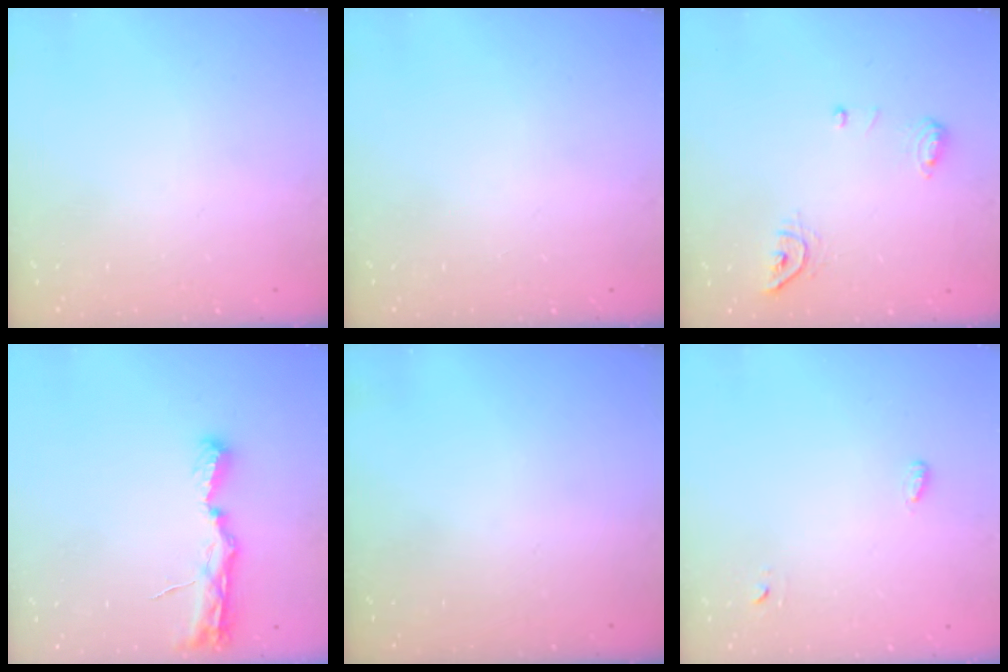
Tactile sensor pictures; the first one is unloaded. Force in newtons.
{"total": 0.0}
{"total": 7.9, "press": 7.8, "slide": 1.3}
{"total": 8.0, "press": 8.0, "slide": 0.7}
{"total": 0.0}
{"total": 2.8, "press": 2.7, "slide": 0.6}